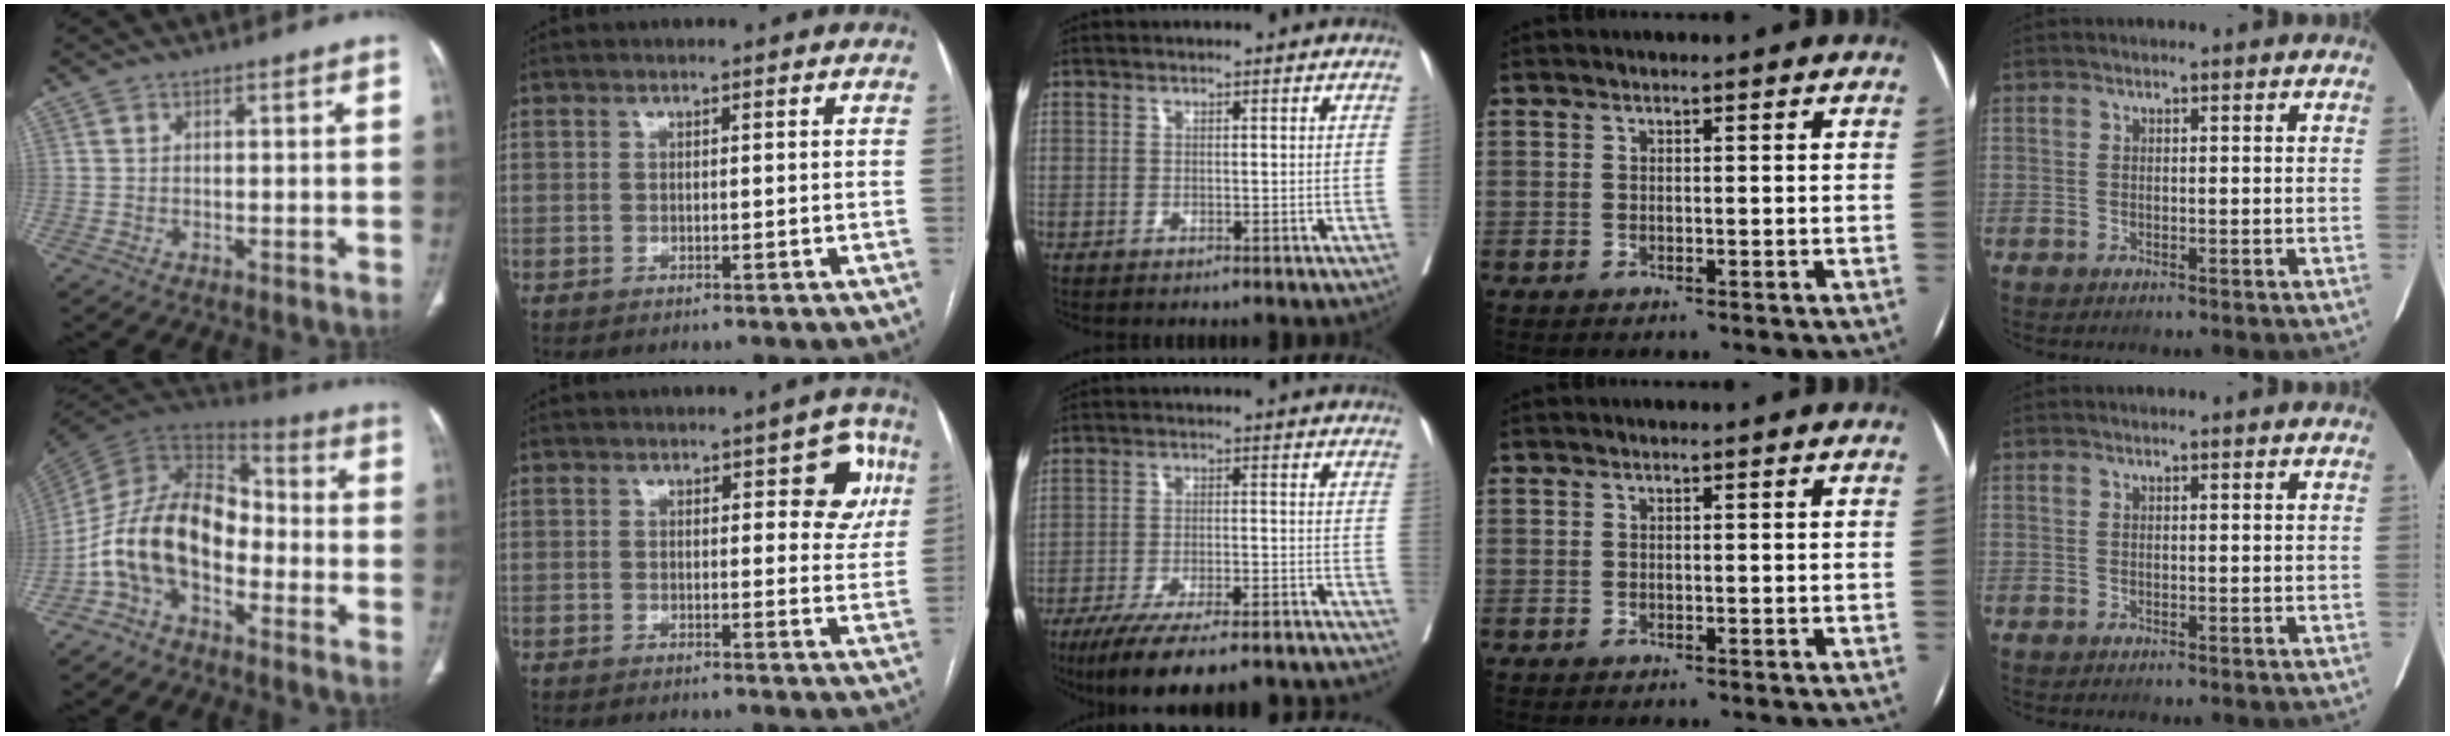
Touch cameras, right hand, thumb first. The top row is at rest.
{"thumb": {"total": 16.2, "force": [-5.0, 10.2, 11.5], "torque": [-0.198, 0.071, -0.104]}, "index": {"total": 6.1, "force": [2.2, 2.7, 5.0], "torque": [-0.033, 0.012, 0.020]}, "middle": {"total": 24.5, "force": [-22.0, 2.8, 10.3], "torque": [-0.115, -0.020, -0.298]}}